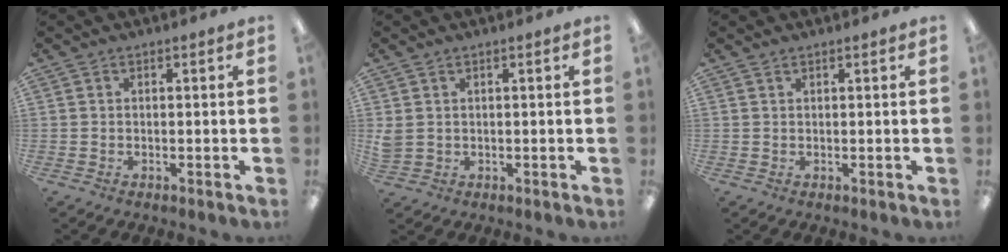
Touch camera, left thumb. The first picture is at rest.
{"total": 2.3, "force": [0.8, 1.8, 1.2], "torque": [-0.025, 0.003, 0.016]}
{"total": 0.6, "force": [0.5, 0.1, 0.3], "torque": [-0.006, 0.002, 0.009]}